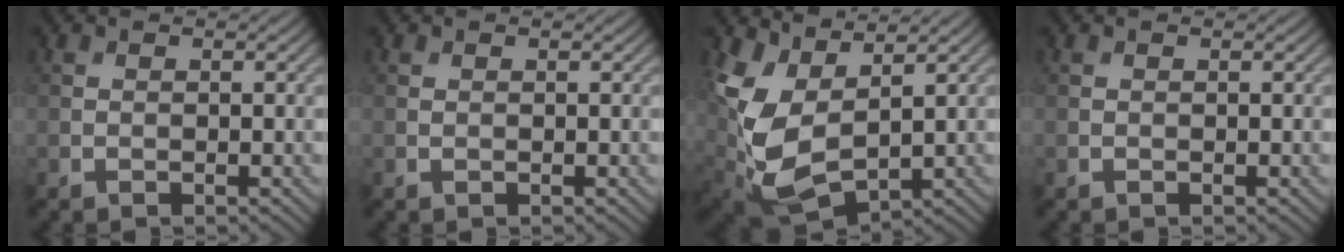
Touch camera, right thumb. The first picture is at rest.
{"total": 0.0}
{"total": 9.4, "force": [2.0, 6.0, 7.0], "torque": [-0.180, -0.020, 0.048]}
{"total": 0.0}